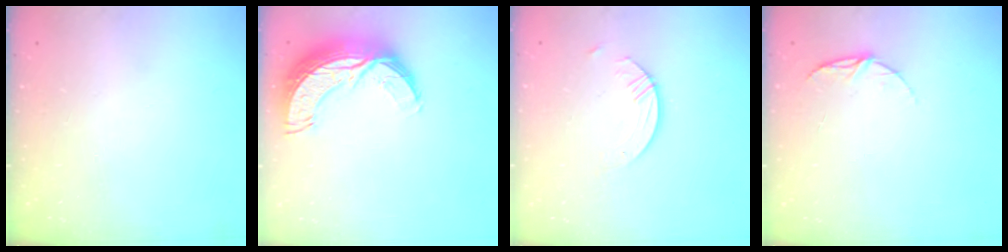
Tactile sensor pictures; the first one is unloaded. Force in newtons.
{"total": 12.4, "press": 12.4, "slide": 0.9}
{"total": 3.5, "press": 3.5, "slide": 0.4}
{"total": 5.6, "press": 5.6, "slide": 0.5}